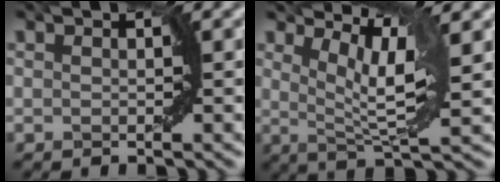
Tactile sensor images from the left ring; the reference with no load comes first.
{"total": 4.9, "force": [2.2, 1.1, 4.3], "torque": [-0.075, 0.004, 0.049]}